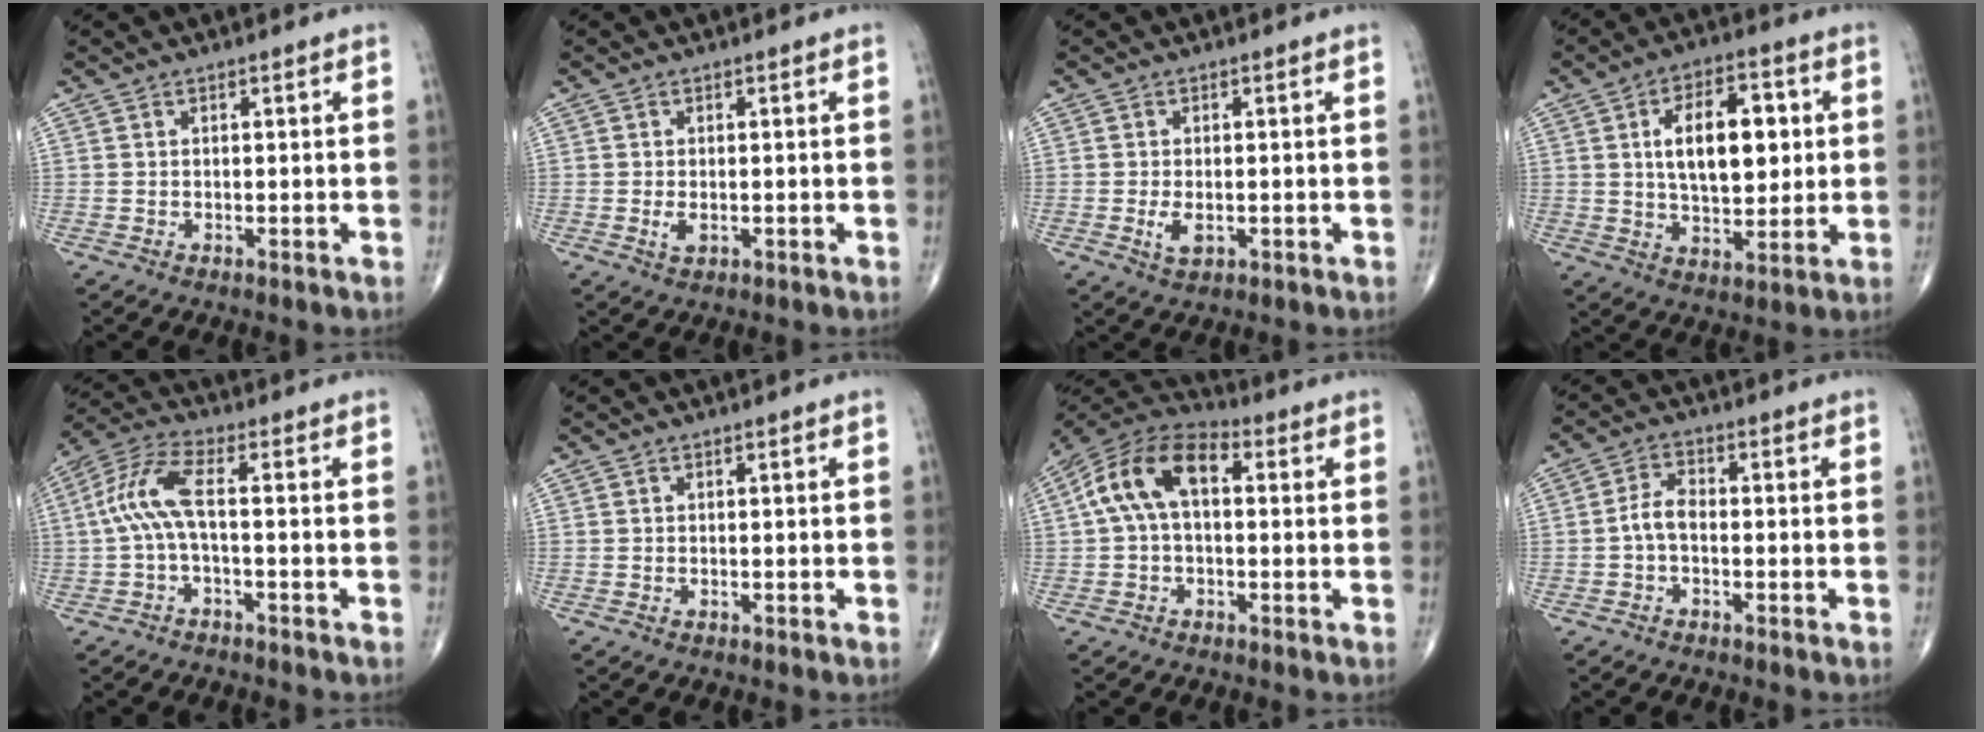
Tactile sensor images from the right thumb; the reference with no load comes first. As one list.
[{"total": 2.0, "force": [-0.4, 1.1, 1.7], "torque": [-0.034, -0.004, -0.007]}, {"total": 3.1, "force": [-0.7, 1.6, 2.6], "torque": [-0.049, -0.005, -0.010]}, {"total": 14.2, "force": [2.5, 7.5, 11.8], "torque": [-0.161, 0.000, 0.041]}, {"total": 8.2, "force": [-0.6, 2.4, 7.8], "torque": [-0.188, 0.036, -0.017]}, {"total": 0.0}, {"total": 12.7, "force": [1.8, 7.4, 10.1], "torque": [-0.186, 0.038, 0.019]}, {"total": 4.7, "force": [-1.1, 2.5, 3.8], "torque": [-0.071, 0.020, -0.029]}]